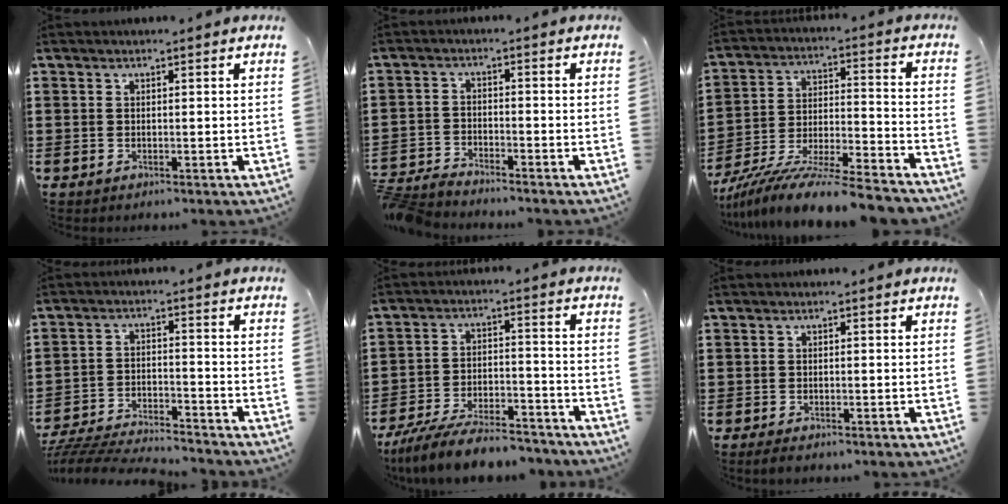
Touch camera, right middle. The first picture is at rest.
{"total": 3.5, "force": [-3.5, 0.3, 0.4], "torque": [-0.025, -0.001, -0.079]}
{"total": 11.2, "force": [-10.4, -0.1, 4.3], "torque": [-0.068, 0.015, -0.203]}
{"total": 6.0, "force": [-5.9, 0.5, 1.2], "torque": [-0.029, 0.003, -0.120]}
{"total": 9.0, "force": [-8.2, 1.3, 3.3], "torque": [-0.065, 0.015, -0.159]}
{"total": 1.0, "force": [-0.8, 0.3, 0.4], "torque": [-0.009, -0.003, -0.016]}